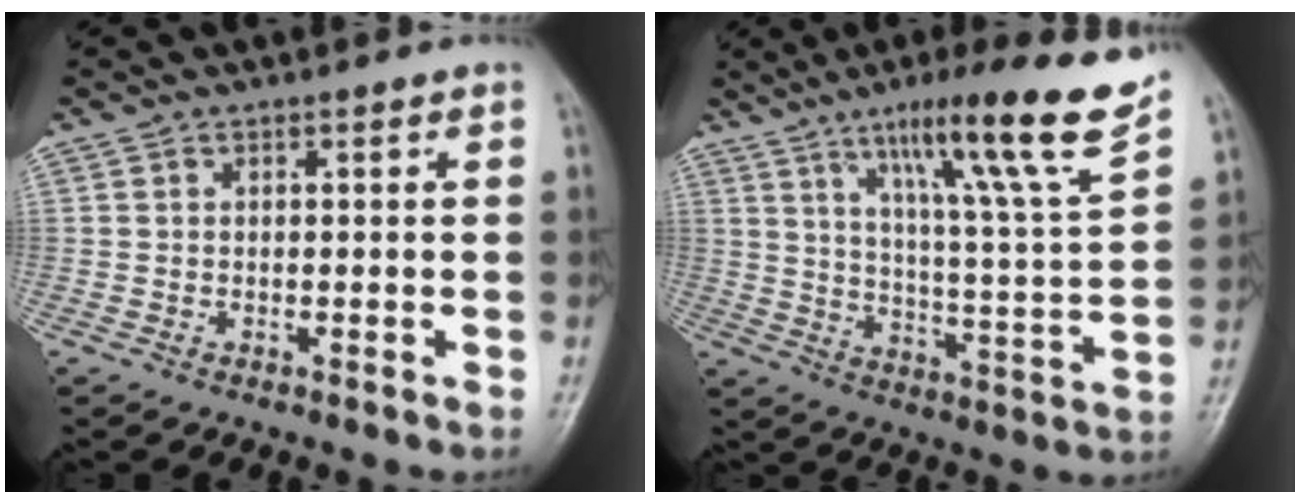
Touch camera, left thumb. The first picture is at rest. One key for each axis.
{"total": 18.9, "fx": 12.5, "fy": 0.4, "fz": 14.2, "tx": -0.197, "ty": -0.065, "tz": 0.192}